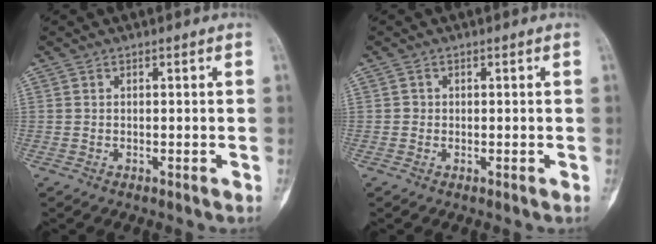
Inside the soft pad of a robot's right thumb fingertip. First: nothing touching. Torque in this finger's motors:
{"motor_torque": [0.48, 0.20, 0.22, 0.02, 0.01]}